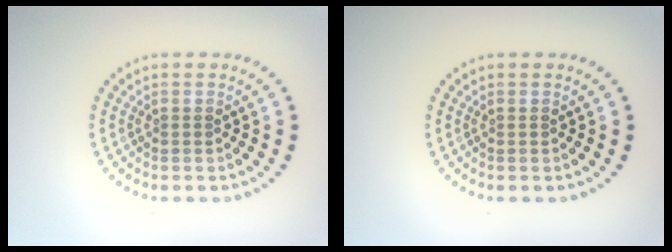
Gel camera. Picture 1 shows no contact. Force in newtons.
{"total": 0.0}